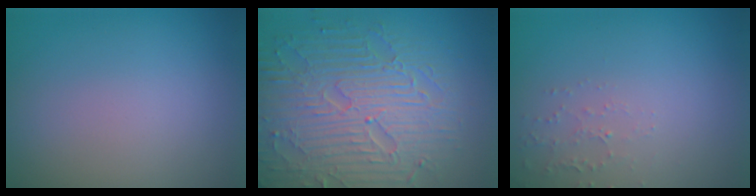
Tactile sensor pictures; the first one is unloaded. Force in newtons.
{"total": 9.5, "press": 6.4, "slide": 7.0}
{"total": 1.3, "press": 1.3, "slide": 0.4}